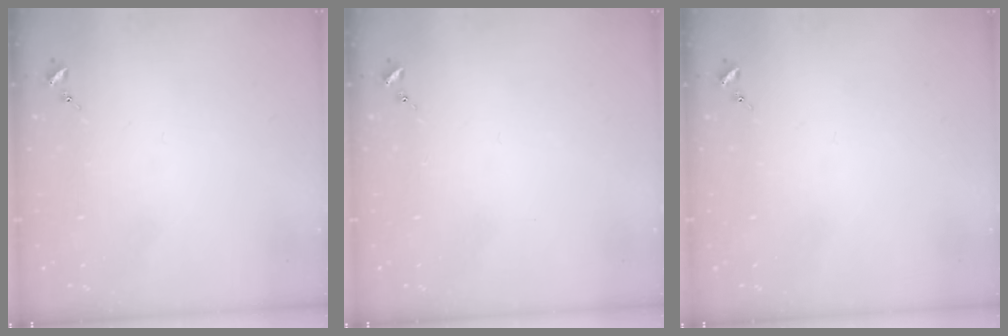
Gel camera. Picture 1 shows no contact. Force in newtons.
{"total": 0.0}
{"total": 0.0}